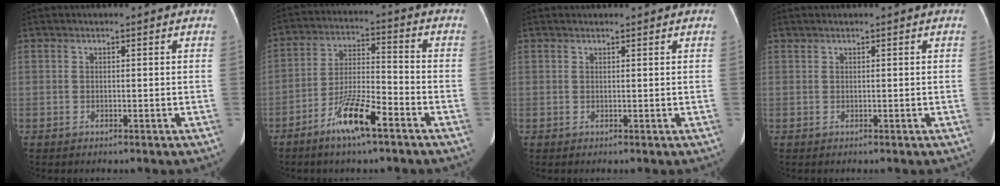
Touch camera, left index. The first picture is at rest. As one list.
[{"total": 9.4, "force": [-5.8, 1.4, 7.3], "torque": [-0.146, -0.005, -0.109]}, {"total": 1.5, "force": [1.4, 0.3, 0.3], "torque": [-0.008, 0.017, 0.021]}, {"total": 0.0}]